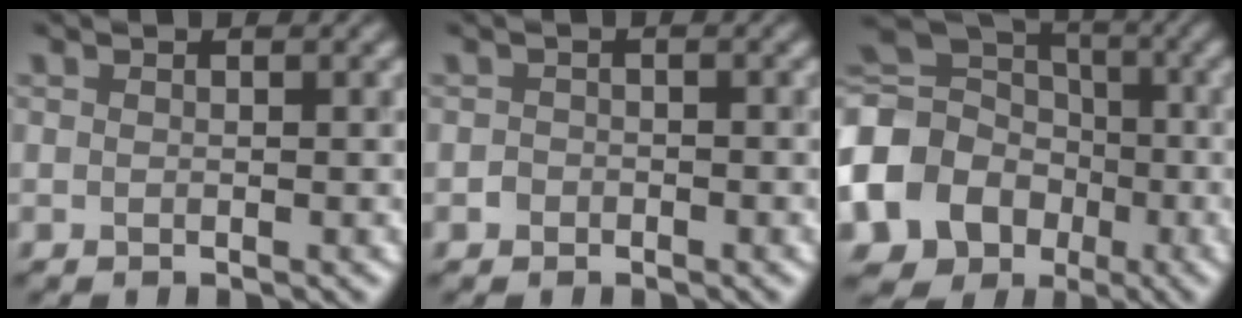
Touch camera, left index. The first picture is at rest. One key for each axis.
{"total": 0.9, "fx": -0.5, "fy": 0.7, "fz": 0.2, "tx": -0.001, "ty": 0.000, "tz": -0.011}
{"total": 14.5, "fx": -4.5, "fy": 12.5, "fz": 5.8, "tx": -0.146, "ty": -0.019, "tz": -0.104}